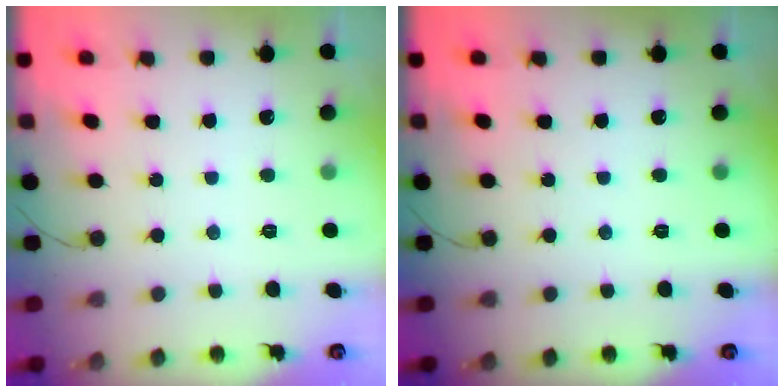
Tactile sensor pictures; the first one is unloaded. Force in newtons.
{"total": 0.0}